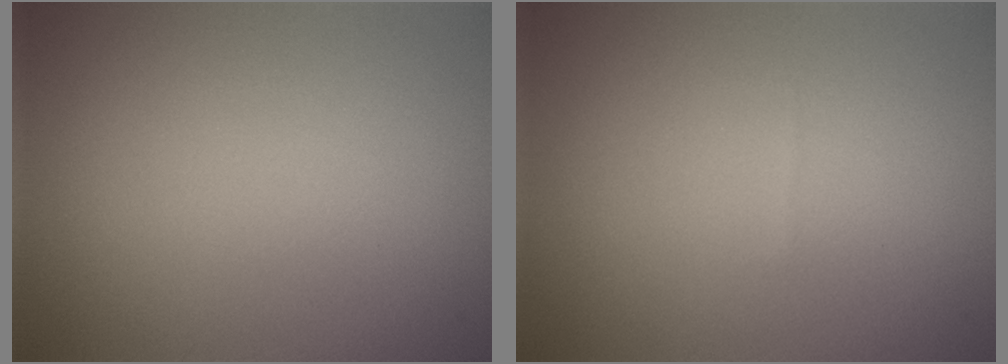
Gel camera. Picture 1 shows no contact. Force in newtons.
{"total": 0.0}